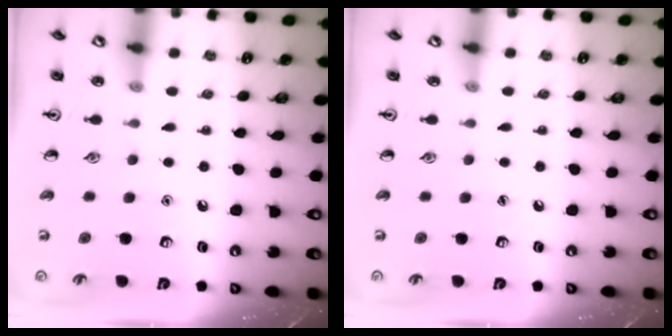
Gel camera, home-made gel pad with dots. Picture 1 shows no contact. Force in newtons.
{"total": 0.0}